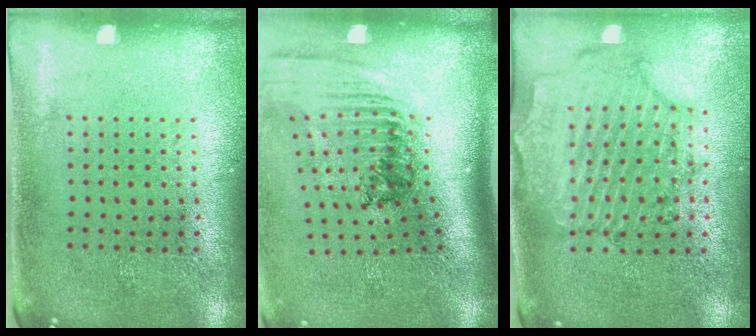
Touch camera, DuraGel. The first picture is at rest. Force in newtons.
{"total": 2.3, "press": 1.6, "slide": 1.6}
{"total": 1.4, "press": 1.4, "slide": 0.2}